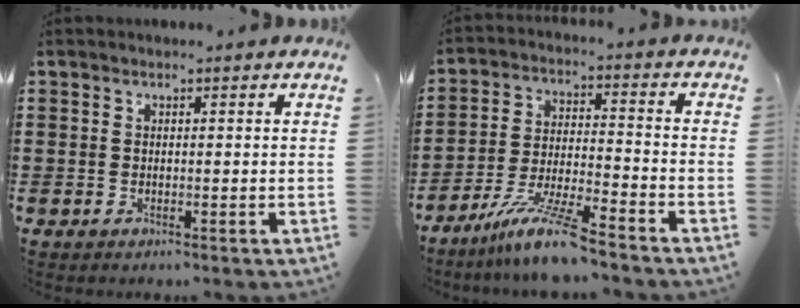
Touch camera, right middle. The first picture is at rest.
{"total": 9.5, "force": [-7.8, 0.1, 5.4], "torque": [-0.113, -0.005, -0.153]}